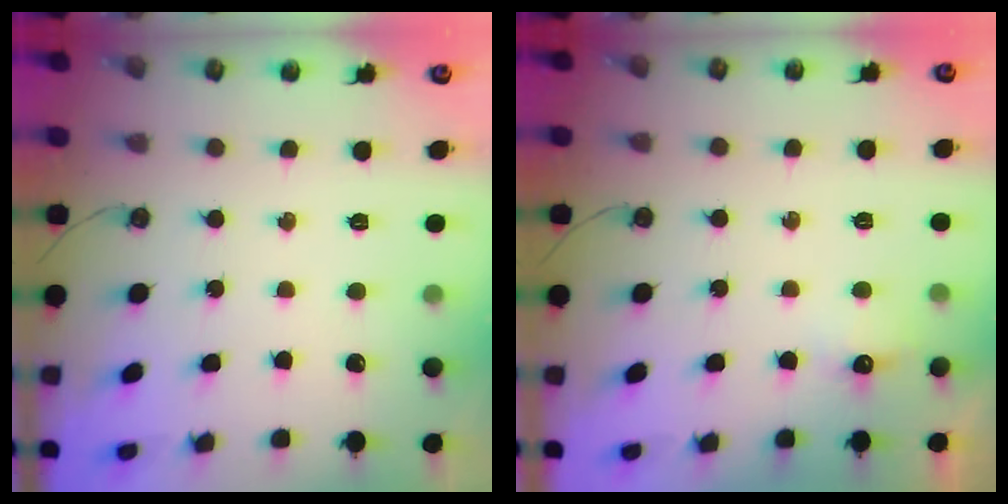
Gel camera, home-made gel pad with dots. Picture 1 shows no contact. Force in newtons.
{"total": 4.3, "press": 4.3, "slide": 0.7}